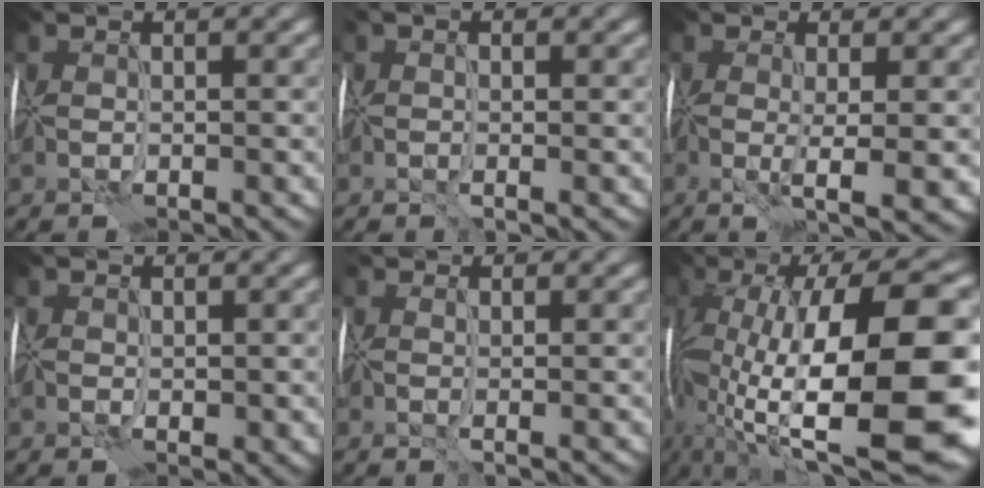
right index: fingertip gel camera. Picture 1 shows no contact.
{"total": 0.7, "force": [-0.1, 0.3, 0.7], "torque": [-0.014, 0.002, -0.007]}
{"total": 5.7, "force": [-1.6, 1.6, 5.2], "torque": [-0.101, -0.014, -0.019]}
{"total": 1.3, "force": [0.0, 0.9, 1.0], "torque": [-0.022, -0.005, 0.002]}
{"total": 1.2, "force": [0.5, 0.8, 0.8], "torque": [-0.014, 0.003, 0.007]}
{"total": 18.0, "force": [-0.5, 7.8, 16.2], "torque": [-0.282, 0.000, -0.003]}